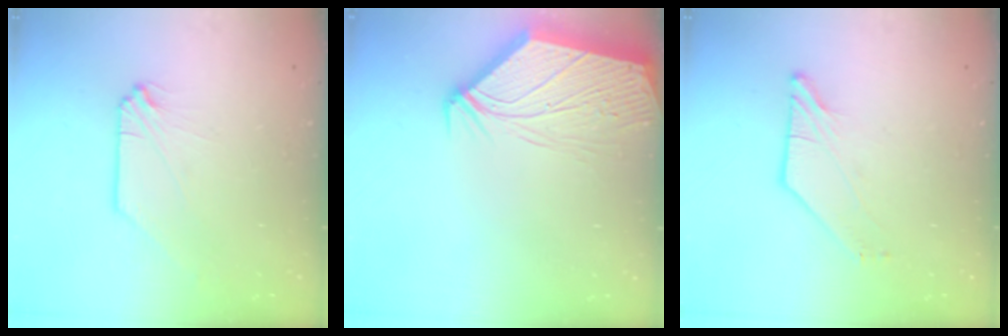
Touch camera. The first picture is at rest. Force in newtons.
{"total": 7.8, "press": 7.7, "slide": 1.0}
{"total": 3.9, "press": 3.9, "slide": 0.2}